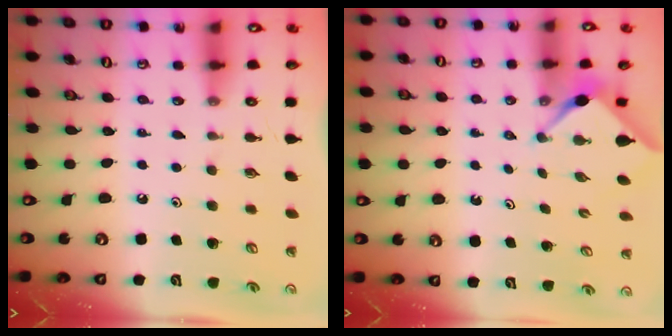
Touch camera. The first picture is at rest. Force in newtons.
{"total": 3.1, "press": 3.1, "slide": 0.4}